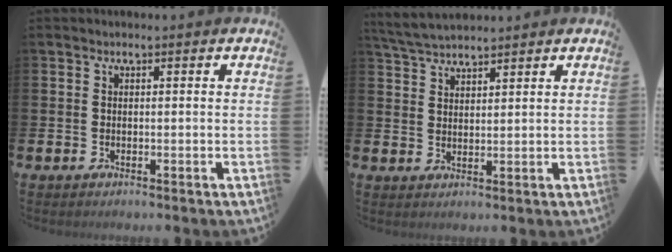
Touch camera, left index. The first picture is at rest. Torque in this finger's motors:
{"motor_torque": [0.16, -0.08, 0.12, 0.03]}